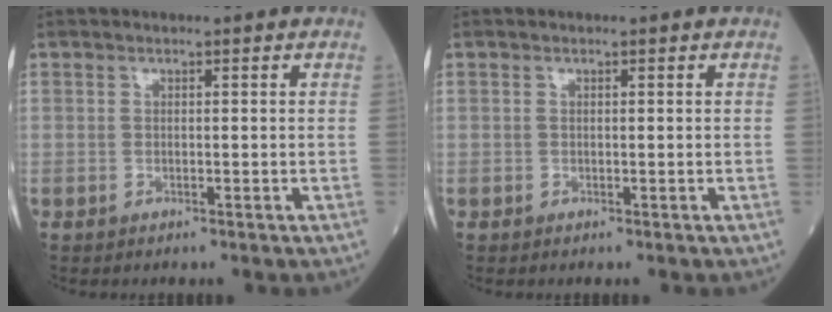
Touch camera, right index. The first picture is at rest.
{"total": 0.0}